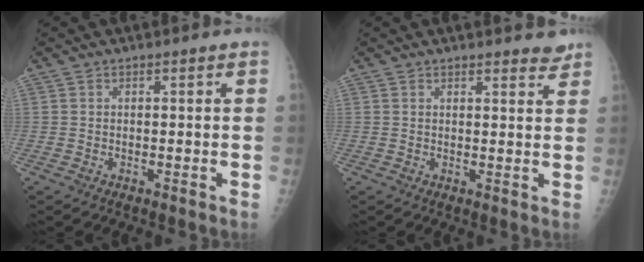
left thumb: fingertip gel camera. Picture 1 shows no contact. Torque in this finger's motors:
{"motor_torque": [-0.02, -0.19, -0.22, -0.32, 0.05]}